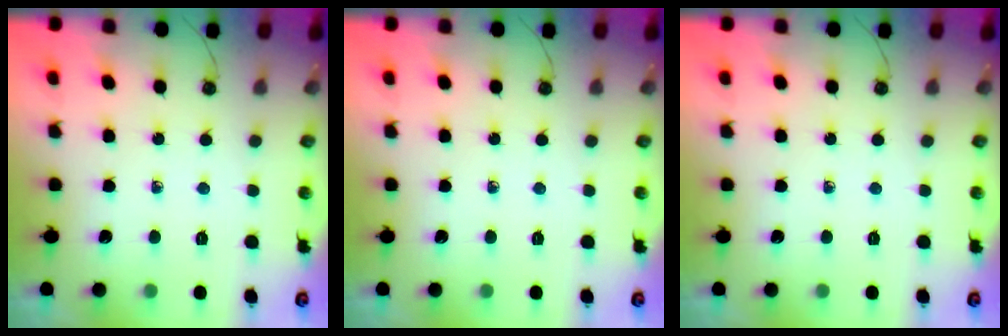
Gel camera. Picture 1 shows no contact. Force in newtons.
{"total": 0.0}
{"total": 0.0}